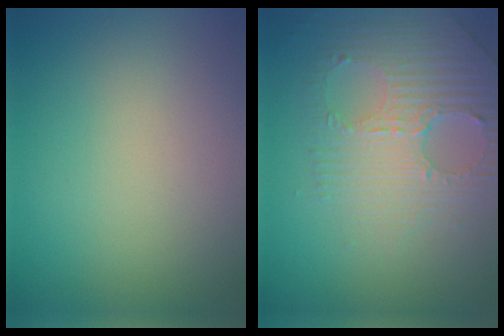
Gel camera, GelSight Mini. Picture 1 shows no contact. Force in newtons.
{"total": 7.1, "press": 4.7, "slide": 5.3}